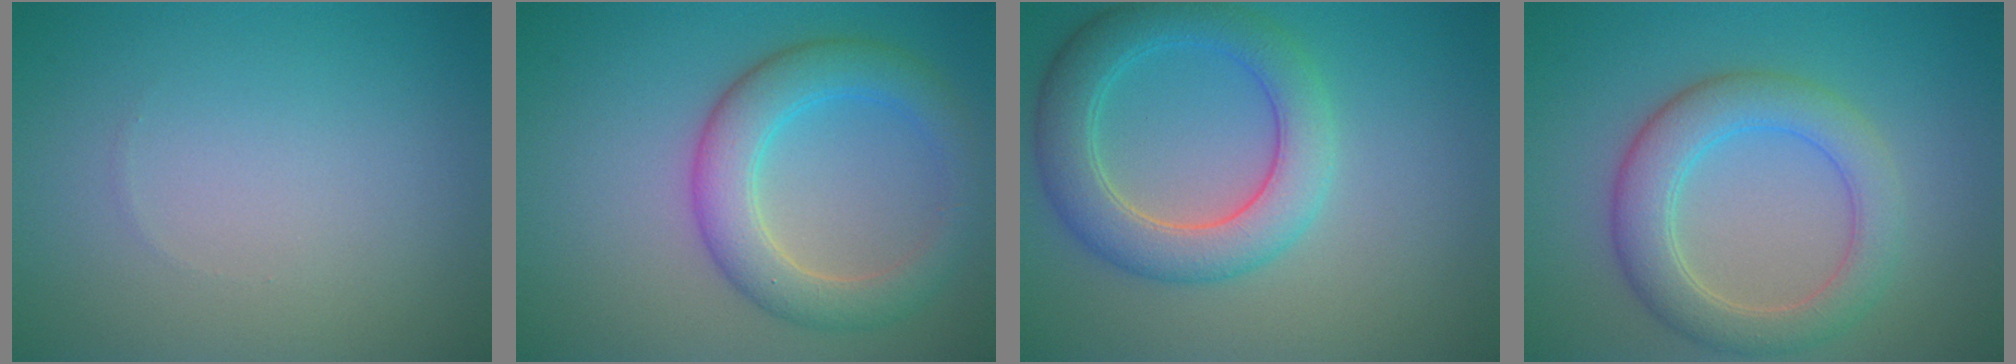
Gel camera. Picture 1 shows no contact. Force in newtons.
{"total": 5.3, "press": 5.3, "slide": 0.1}
{"total": 5.5, "press": 5.5, "slide": 0.5}
{"total": 5.0, "press": 5.0, "slide": 0.1}